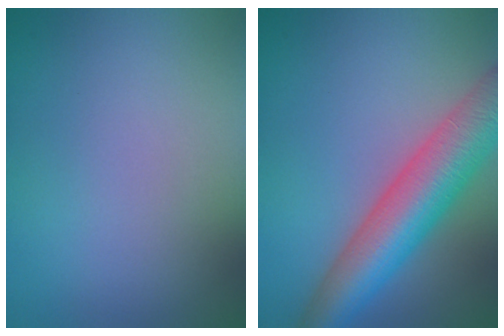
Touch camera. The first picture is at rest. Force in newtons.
{"total": 8.4, "press": 8.4, "slide": 0.3}